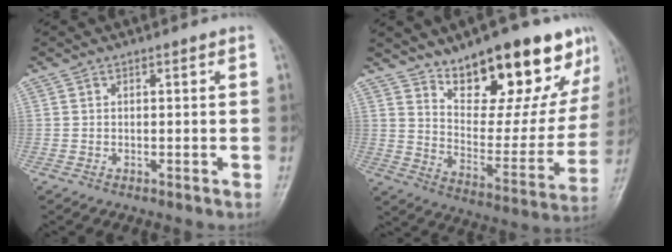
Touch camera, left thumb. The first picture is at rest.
{"total": 22.5, "force": [15.1, 9.0, 14.0], "torque": [-0.137, -0.083, 0.230]}